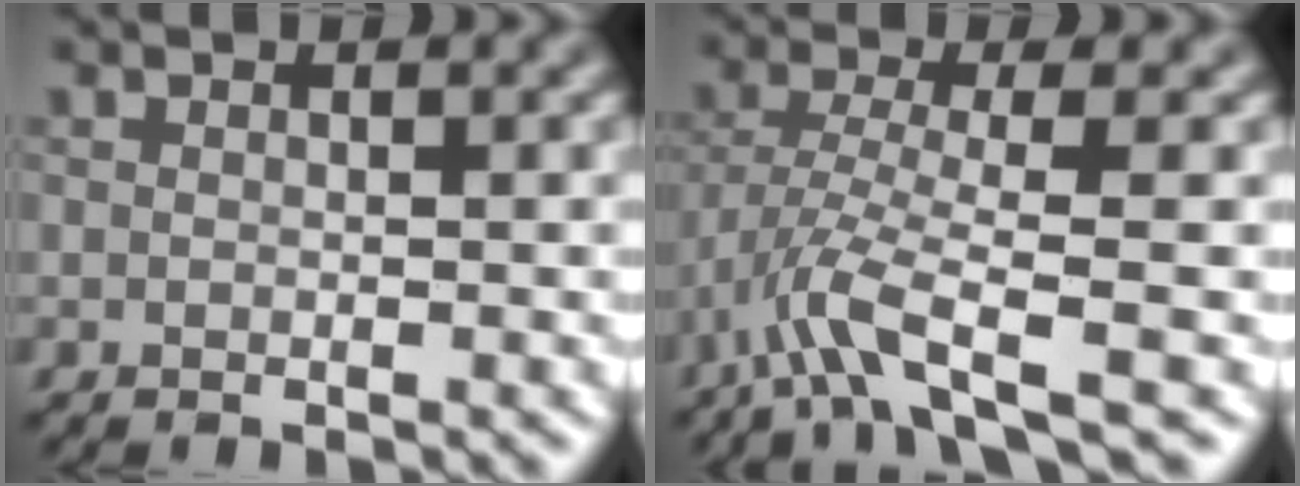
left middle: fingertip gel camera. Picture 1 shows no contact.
{"total": 5.0, "force": [-3.0, 0.7, 4.0], "torque": [-0.079, -0.005, -0.067]}